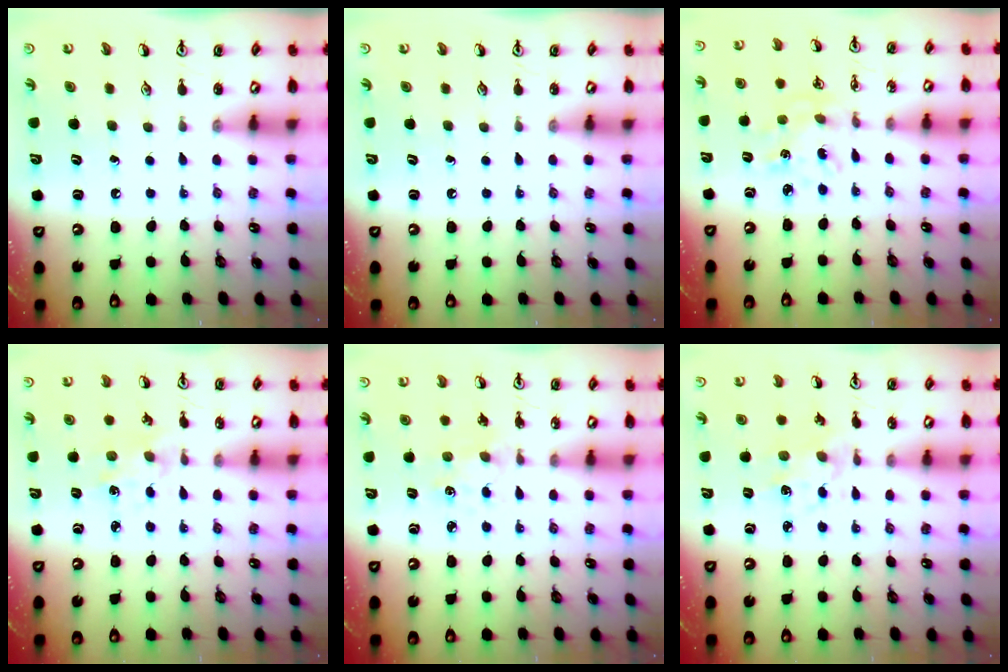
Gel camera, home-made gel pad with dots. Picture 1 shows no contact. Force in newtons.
{"total": 0.0}
{"total": 2.1, "press": 2.1, "slide": 0.1}
{"total": 1.3, "press": 1.3, "slide": 0.3}
{"total": 2.5, "press": 2.5, "slide": 0.5}
{"total": 3.0, "press": 2.9, "slide": 0.6}